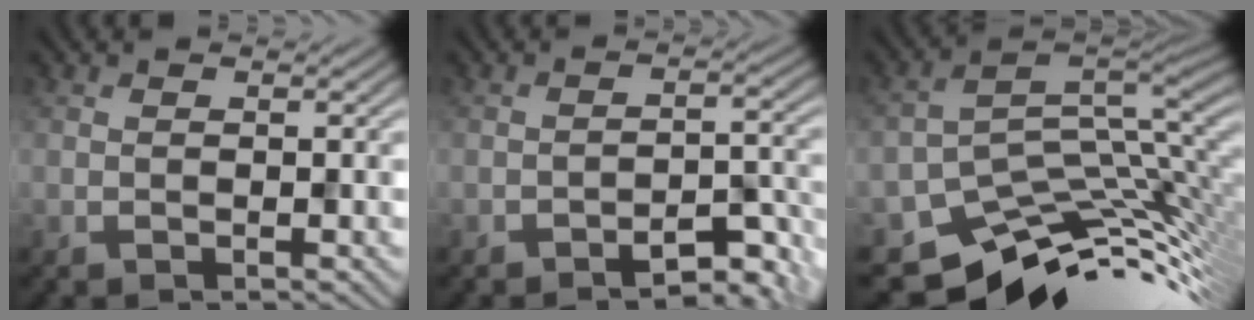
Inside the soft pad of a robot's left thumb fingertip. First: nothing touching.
{"total": 4.4, "force": [-4.0, 0.2, 2.0], "torque": [-0.031, 0.015, -0.053]}
{"total": 8.8, "force": [-5.1, 5.0, 5.2], "torque": [-0.086, -0.029, -0.067]}